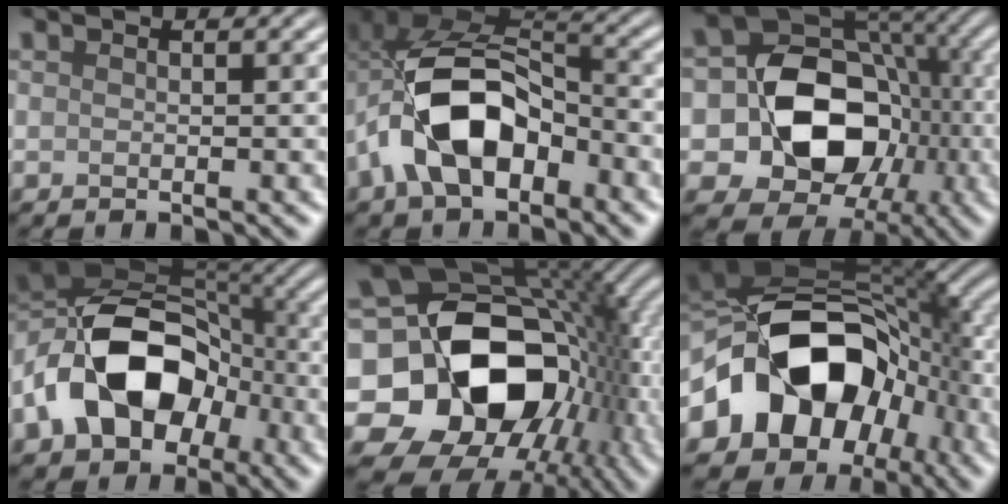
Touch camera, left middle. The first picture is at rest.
{"total": 9.9, "force": [-3.1, 6.0, 7.2], "torque": [-0.141, 0.013, -0.057]}
{"total": 13.4, "force": [-1.5, 10.8, 7.7], "torque": [-0.109, -0.011, -0.019]}
{"total": 13.4, "force": [-4.2, 9.3, 8.6], "torque": [-0.165, 0.000, -0.082]}
{"total": 18.6, "force": [-2.8, 13.8, 12.1], "torque": [-0.211, -0.023, -0.027]}
{"total": 14.7, "force": [-3.9, 10.4, 9.6], "torque": [-0.154, 0.000, -0.078]}